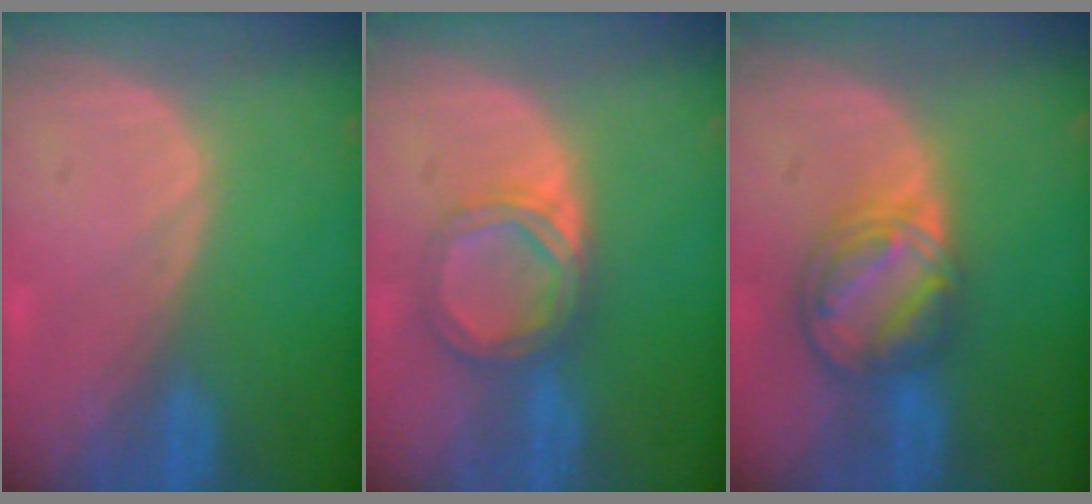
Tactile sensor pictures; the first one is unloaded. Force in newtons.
{"total": 5.6, "press": 5.3, "slide": 1.9}
{"total": 8.2, "press": 6.9, "slide": 4.4}